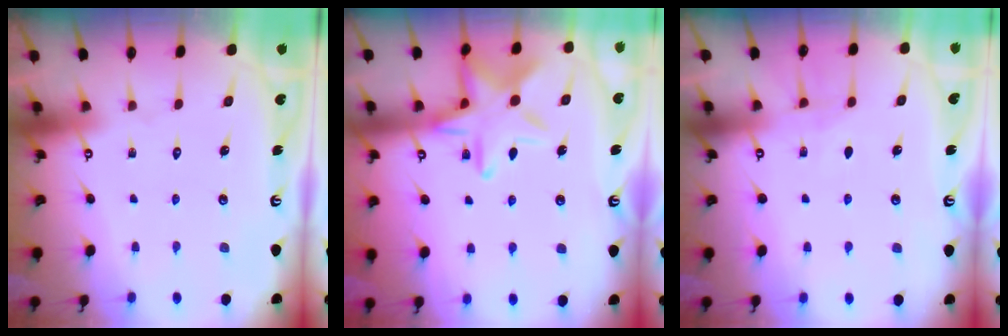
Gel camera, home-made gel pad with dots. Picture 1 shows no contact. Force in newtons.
{"total": 15.6, "press": 15.6, "slide": 0.9}
{"total": 4.9, "press": 4.9, "slide": 0.4}